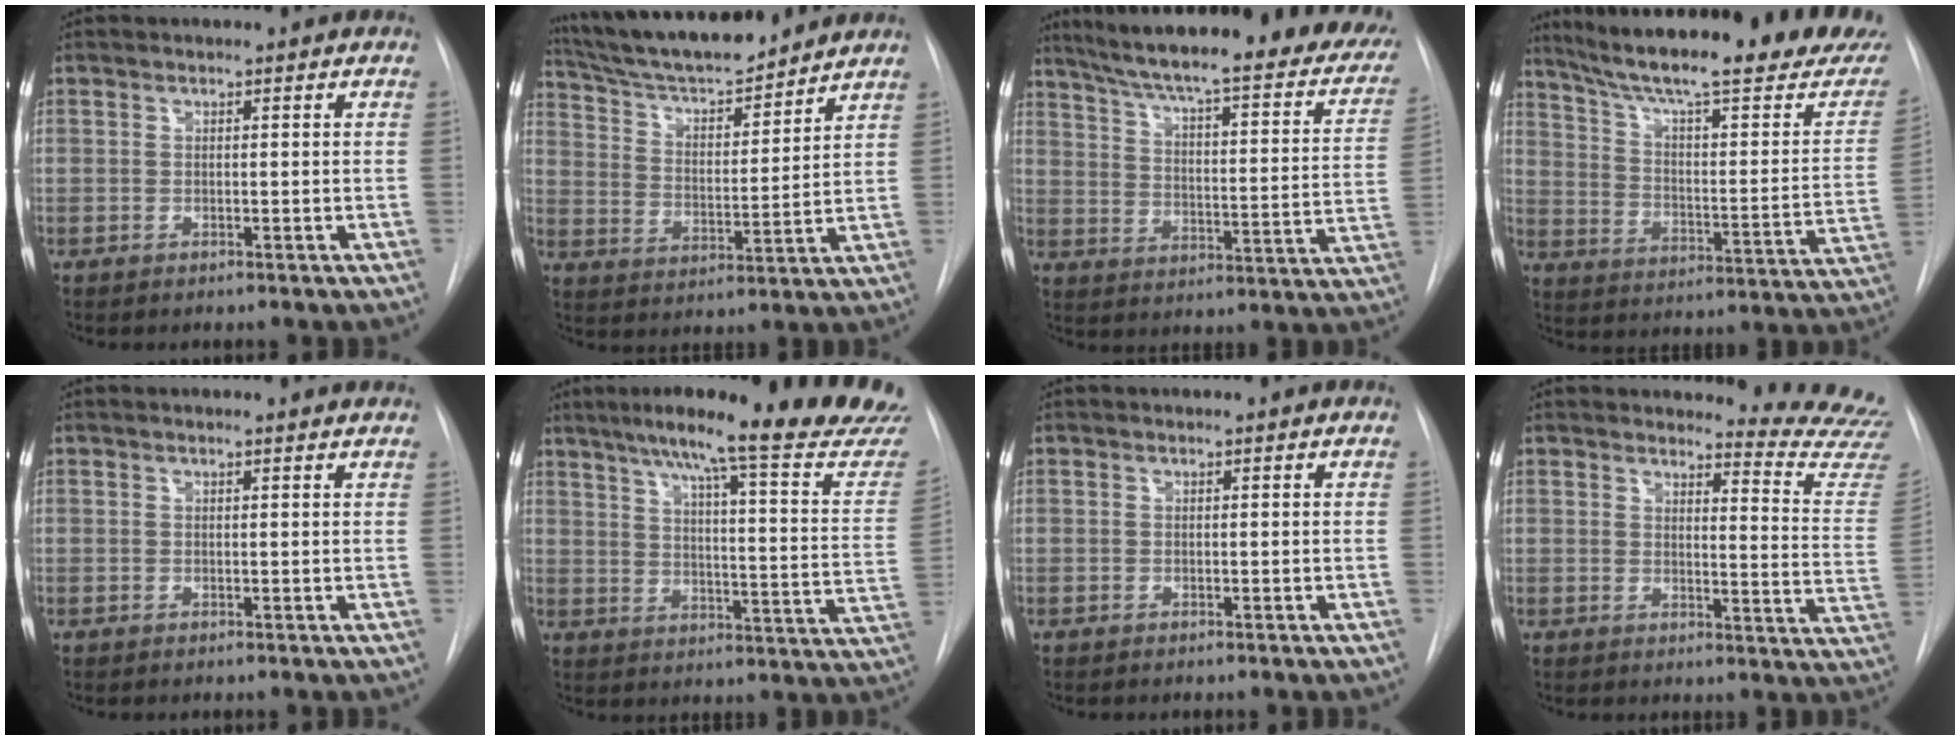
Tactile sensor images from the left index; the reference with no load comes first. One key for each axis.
{"total": 16.8, "fx": 15.3, "fy": 2.4, "fz": 6.6, "tx": -0.117, "ty": 0.011, "tz": 0.255}
{"total": 32.7, "fx": 26.6, "fy": 5.9, "fz": 18.1, "tx": -0.243, "ty": -0.044, "tz": 0.333}
{"total": 30.4, "fx": 25.8, "fy": 3.4, "fz": 15.7, "tx": -0.242, "ty": -0.069, "tz": 0.341}
{"total": 2.6, "fx": 2.5, "fy": 0.1, "fz": 0.5, "tx": -0.012, "ty": 0.007, "tz": 0.021}
{"total": 27.4, "fx": 24.2, "fy": -0.2, "fz": 12.7, "tx": -0.187, "ty": -0.091, "tz": 0.300}
{"total": 0.0}
{"total": 14.7, "fx": 14.7, "fy": -0.3, "fz": 1.0, "tx": 0.010, "ty": -0.150, "tz": 0.133}